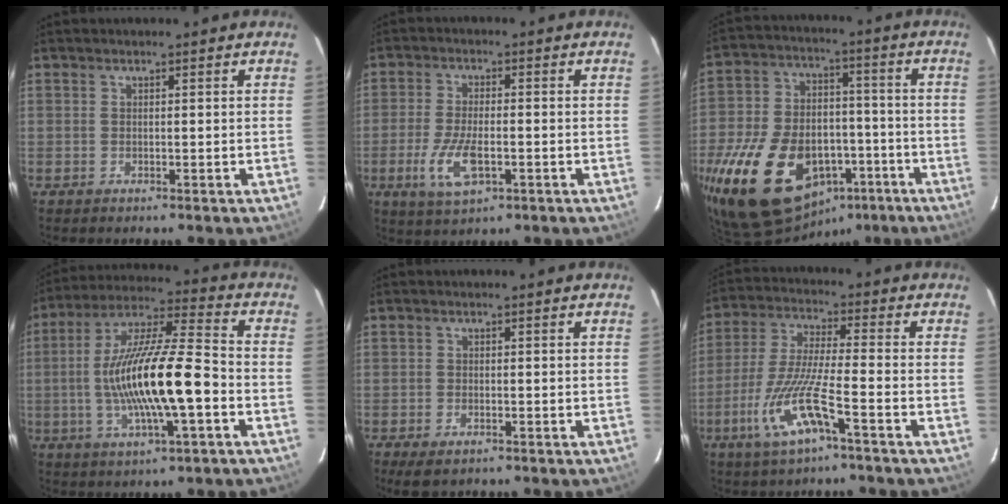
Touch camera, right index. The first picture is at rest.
{"total": 8.8, "force": [-3.0, 3.4, 7.5], "torque": [-0.162, -0.013, -0.053]}
{"total": 32.0, "force": [-15.7, 19.5, 20.0], "torque": [-0.445, -0.006, -0.226]}
{"total": 18.5, "force": [-3.6, 3.2, 17.9], "torque": [-0.337, 0.000, -0.066]}
{"total": 3.4, "force": [-2.1, 1.7, 2.0], "torque": [-0.045, -0.011, -0.038]}
{"total": 12.3, "force": [-6.0, 1.5, 10.7], "torque": [-0.233, -0.010, -0.117]}